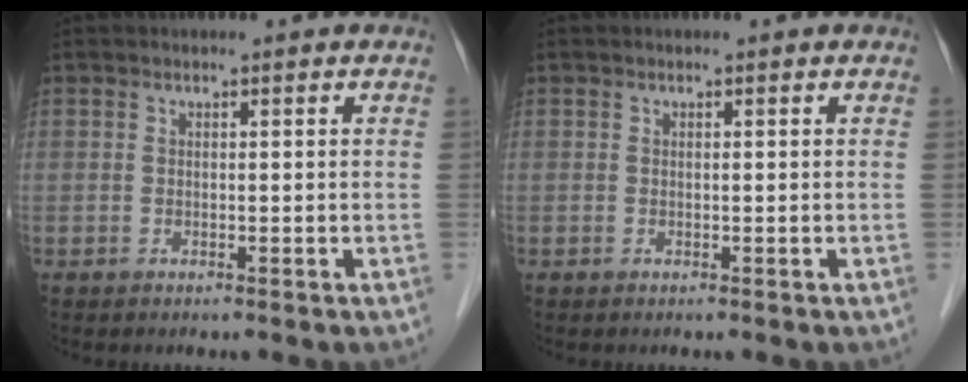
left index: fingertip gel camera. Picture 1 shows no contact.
{"total": 0.0}